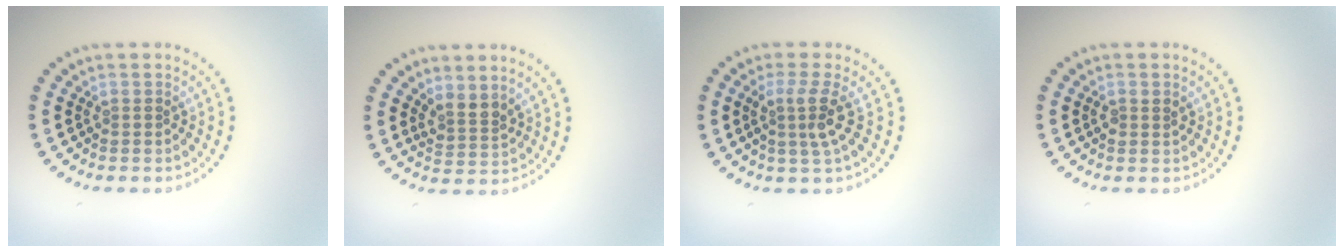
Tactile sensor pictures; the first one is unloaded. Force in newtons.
{"total": 2.2, "press": 1.6, "slide": 1.4}
{"total": 2.7, "press": 2.0, "slide": 1.9}
{"total": 1.0, "press": 0.9, "slide": 0.4}